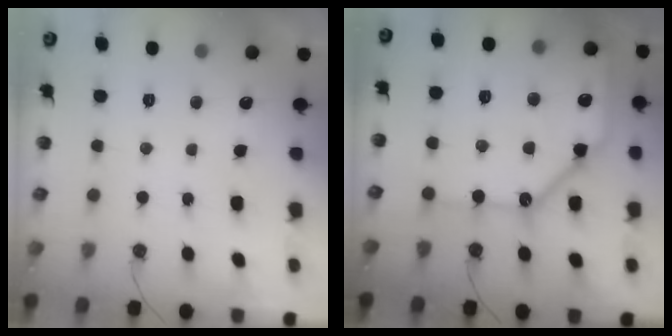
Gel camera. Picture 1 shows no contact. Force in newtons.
{"total": 20.3, "press": 20.2, "slide": 2.2}